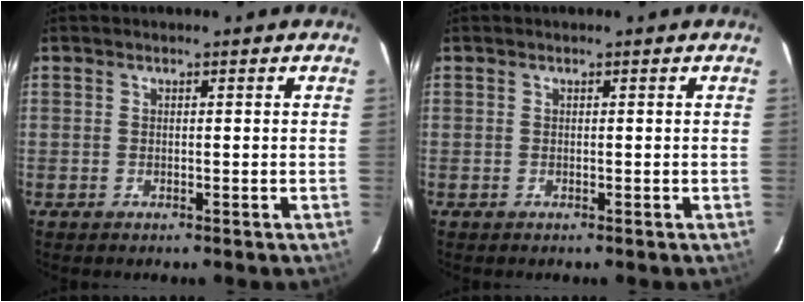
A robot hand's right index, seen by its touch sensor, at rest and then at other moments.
{"total": 0.0}